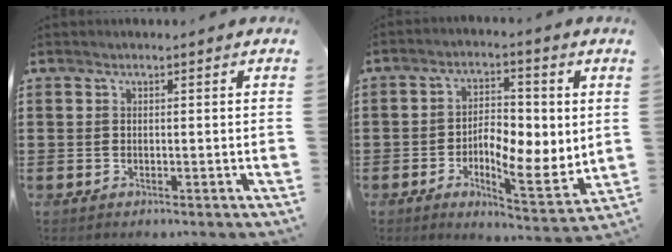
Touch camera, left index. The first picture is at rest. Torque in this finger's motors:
{"motor_torque": [1.37, 0.77, 0.70, 0.12]}